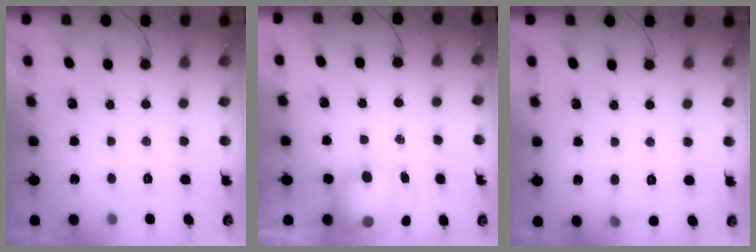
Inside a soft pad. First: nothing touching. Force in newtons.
{"total": 8.8, "press": 8.4, "slide": 2.7}
{"total": 3.7, "press": 3.5, "slide": 1.1}